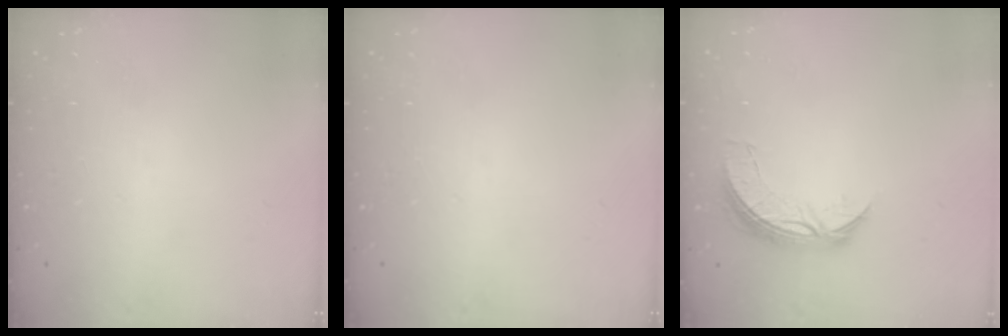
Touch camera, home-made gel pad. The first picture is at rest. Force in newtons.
{"total": 0.0}
{"total": 7.3, "press": 7.3, "slide": 0.2}